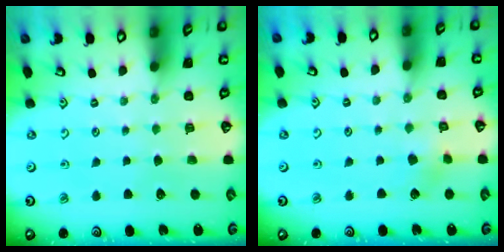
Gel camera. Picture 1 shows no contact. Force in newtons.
{"total": 4.4, "press": 4.3, "slide": 0.9}